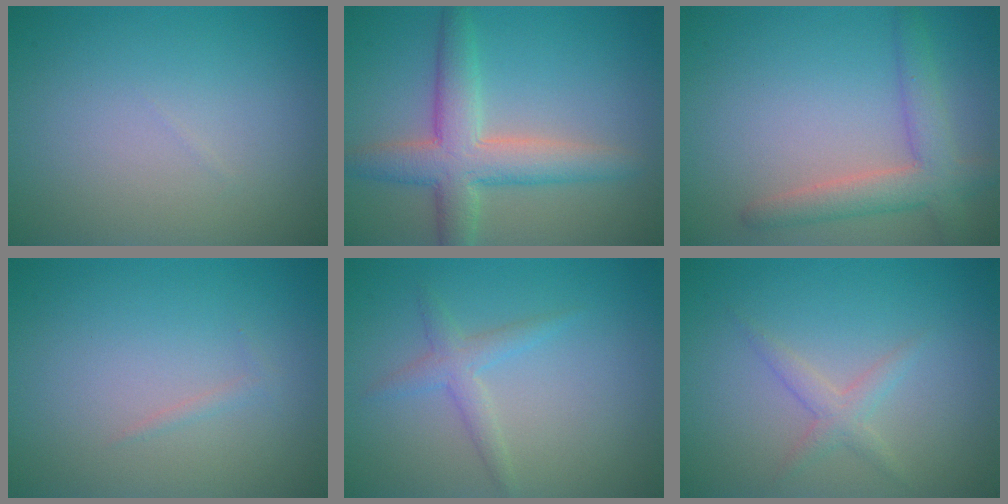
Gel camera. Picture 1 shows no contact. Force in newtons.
{"total": 5.7, "press": 5.7, "slide": 0.3}
{"total": 4.0, "press": 4.0, "slide": 0.3}
{"total": 0.6, "press": 0.5, "slide": 0.1}
{"total": 1.9, "press": 1.9, "slide": 0.1}
{"total": 1.7, "press": 1.7, "slide": 0.1}